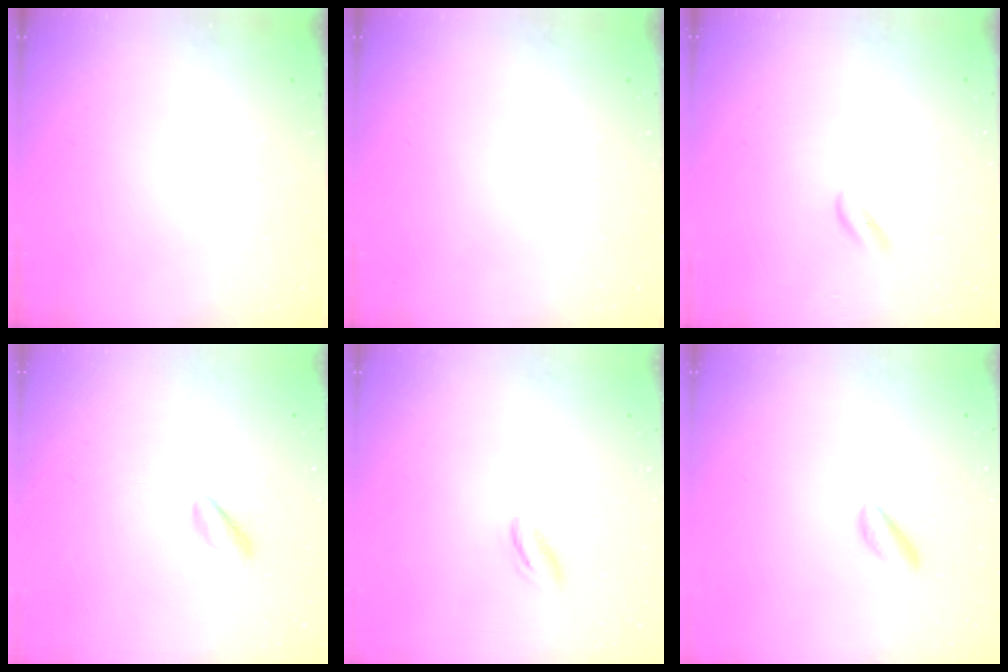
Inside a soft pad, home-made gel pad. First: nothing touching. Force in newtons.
{"total": 0.0}
{"total": 2.0, "press": 1.8, "slide": 0.7}
{"total": 2.0, "press": 1.8, "slide": 0.9}
{"total": 3.5, "press": 3.4, "slide": 0.9}
{"total": 2.1, "press": 2.0, "slide": 0.8}